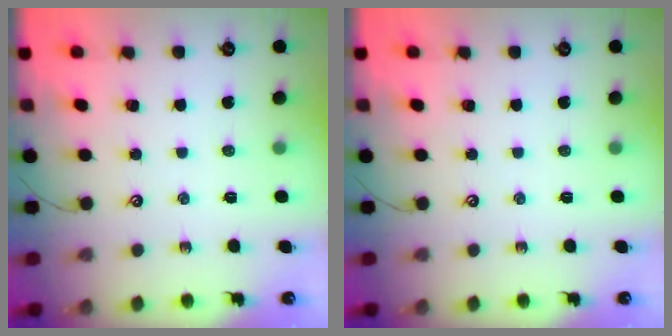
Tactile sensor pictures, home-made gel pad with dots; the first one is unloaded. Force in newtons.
{"total": 0.0}